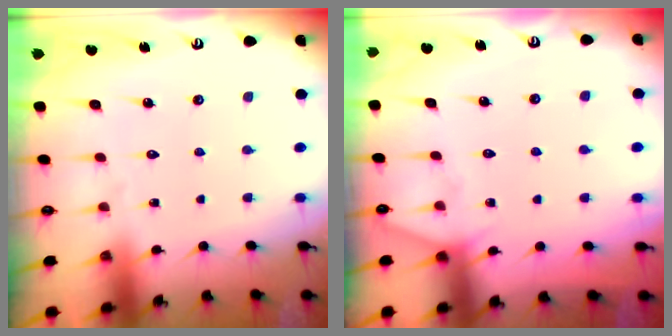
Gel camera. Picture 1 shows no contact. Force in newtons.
{"total": 4.6, "press": 4.6, "slide": 0.5}